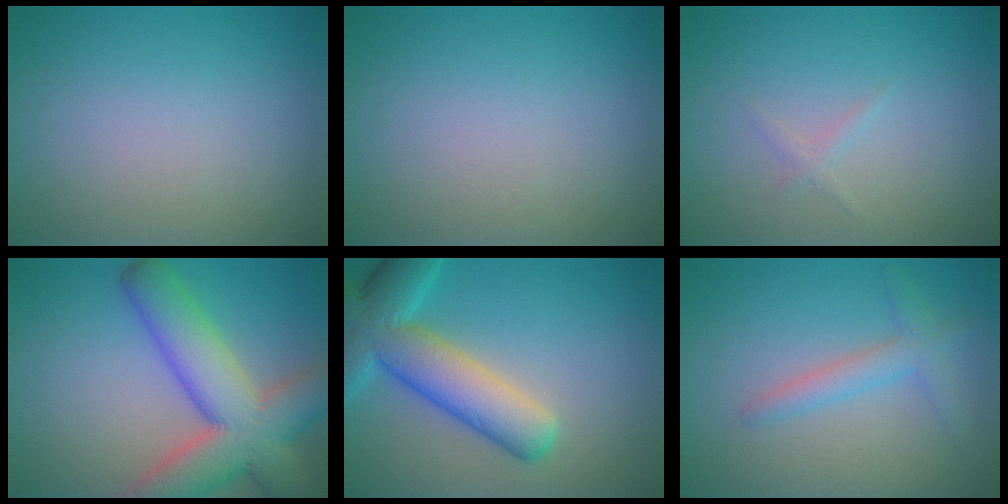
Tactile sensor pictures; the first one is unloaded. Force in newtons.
{"total": 0.0}
{"total": 0.8, "press": 0.8, "slide": 0.1}
{"total": 10.4, "press": 10.4, "slide": 0.7}
{"total": 8.7, "press": 8.7, "slide": 0.5}
{"total": 2.4, "press": 2.4, "slide": 0.1}